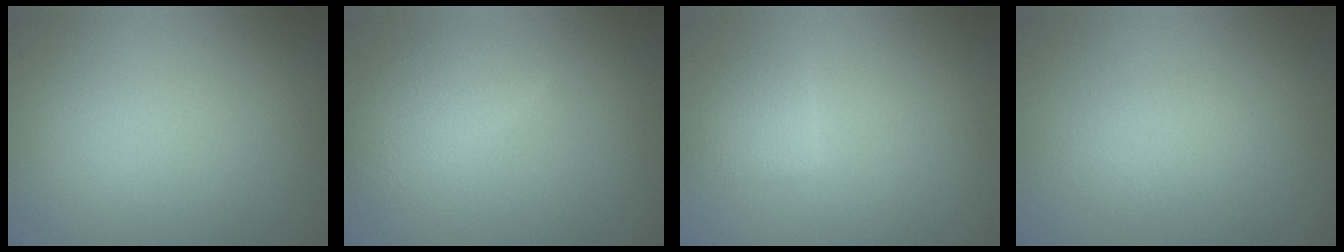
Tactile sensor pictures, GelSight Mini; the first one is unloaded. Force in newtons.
{"total": 2.4, "press": 2.4, "slide": 0.1}
{"total": 1.4, "press": 1.4, "slide": 0.1}
{"total": 1.2, "press": 1.2, "slide": 0.0}